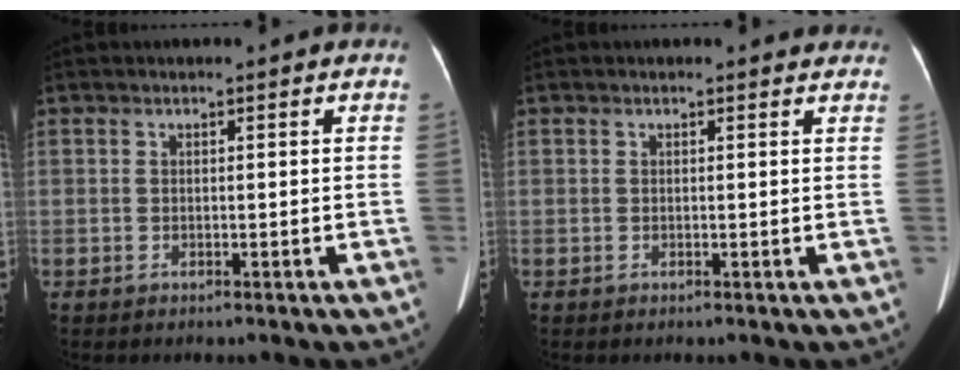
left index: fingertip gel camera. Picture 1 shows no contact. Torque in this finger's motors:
{"motor_torque": [0.15, -0.21, 0.01, 0.00]}